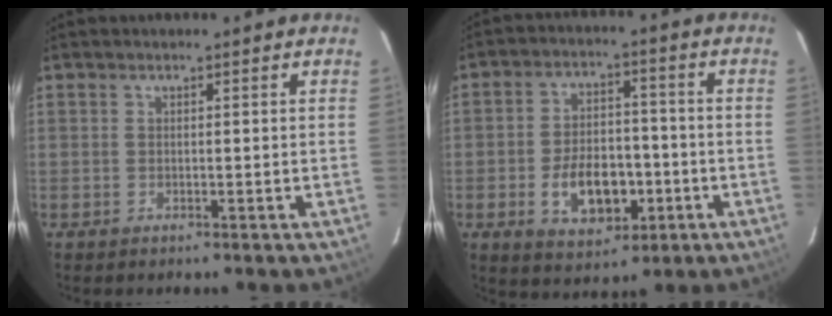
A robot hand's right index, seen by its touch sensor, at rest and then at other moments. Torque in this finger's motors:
{"motor_torque": [0.48, -0.34, 0.46, 0.08]}